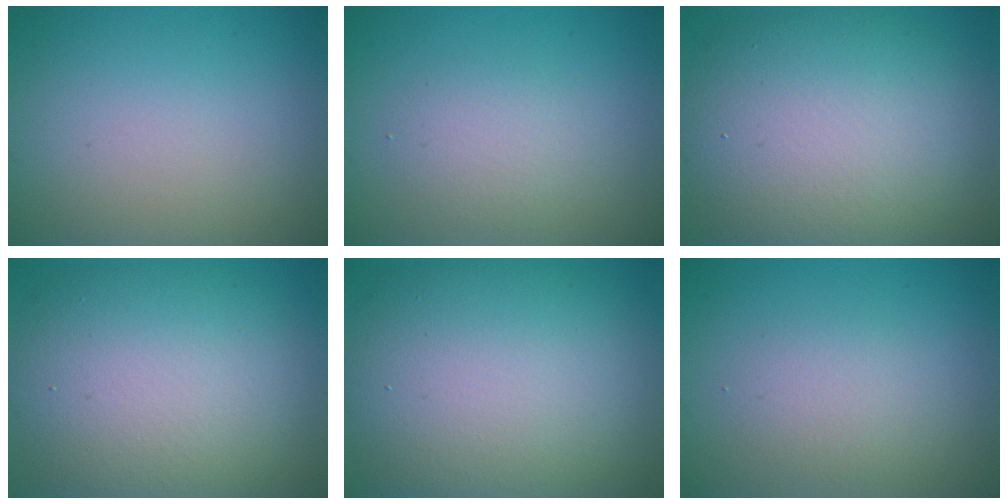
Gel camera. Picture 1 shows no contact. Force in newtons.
{"total": 2.2, "press": 2.2, "slide": 0.1}
{"total": 12.0, "press": 12.0, "slide": 0.6}
{"total": 11.5, "press": 11.5, "slide": 0.3}
{"total": 13.2, "press": 13.2, "slide": 0.9}
{"total": 2.2, "press": 2.2, "slide": 0.1}